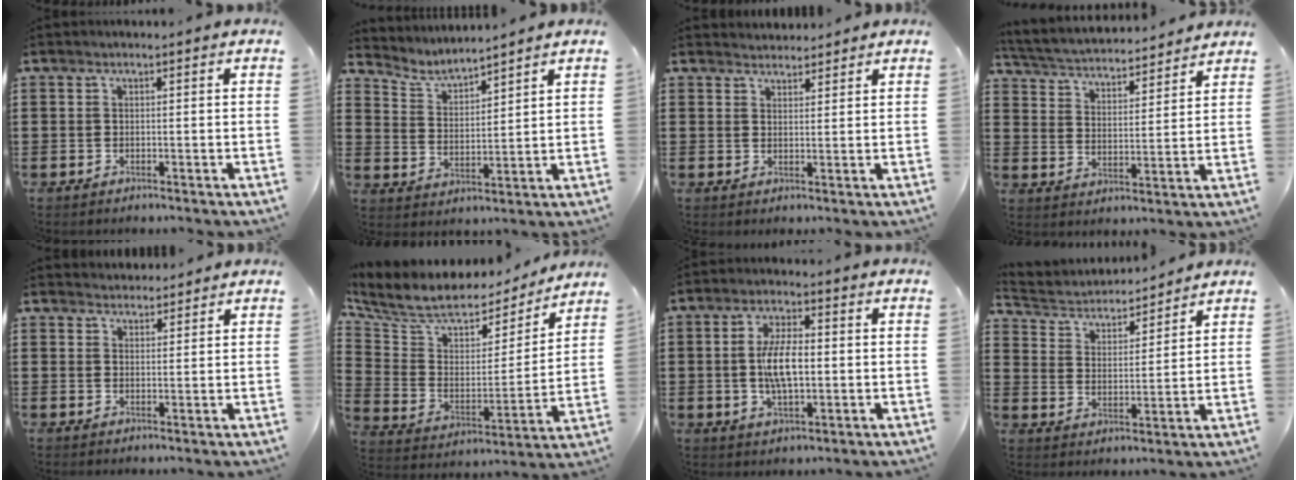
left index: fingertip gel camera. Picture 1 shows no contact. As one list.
[{"total": 3.9, "force": [3.9, 0.4, 0.5], "torque": [-0.030, -0.020, 0.065]}, {"total": 2.3, "force": [2.2, 0.4, -0.3], "torque": [0.000, -0.001, 0.044]}, {"total": 3.5, "force": [3.5, 0.3, 0.3], "torque": [-0.029, -0.030, 0.053]}, {"total": 2.3, "force": [2.2, 0.5, -0.3], "torque": [-0.001, -0.001, 0.043]}, {"total": 8.0, "force": [6.5, 3.5, 3.2], "torque": [-0.090, -0.044, 0.110]}, {"total": 7.2, "force": [-0.2, 2.9, 6.6], "torque": [-0.141, -0.001, -0.011]}, {"total": 4.1, "force": [4.0, 1.1, 0.3], "torque": [-0.034, -0.027, 0.064]}]